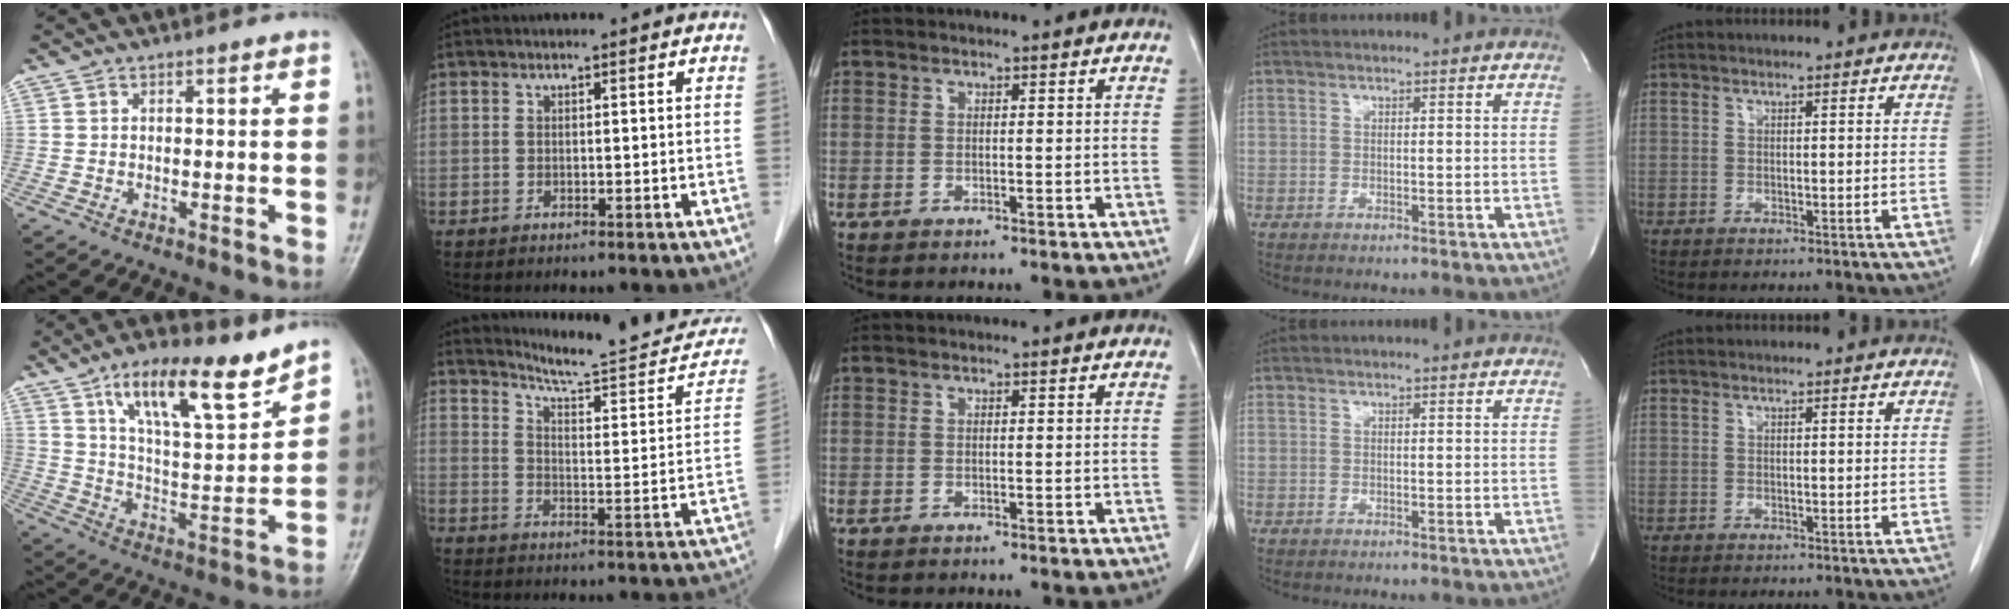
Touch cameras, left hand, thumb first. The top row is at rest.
{"thumb": {"total": 15.8, "force": [10.5, 4.7, 10.8], "torque": [-0.155, -0.059, 0.186]}, "index": {"total": 17.9, "force": [17.0, 1.4, 5.5], "torque": [-0.068, -0.064, 0.216]}}